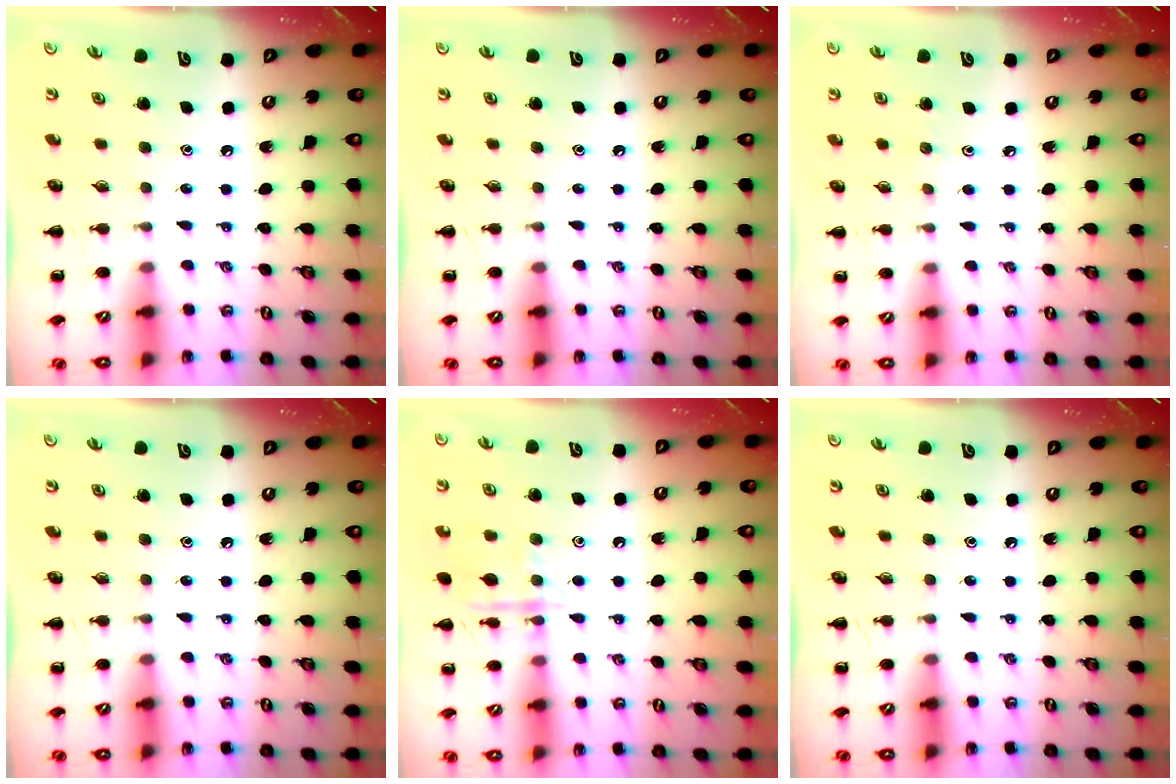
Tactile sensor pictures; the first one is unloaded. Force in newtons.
{"total": 0.0}
{"total": 2.4, "press": 2.2, "slide": 1.0}
{"total": 0.0}
{"total": 11.1, "press": 11.1, "slide": 0.5}
{"total": 0.0}